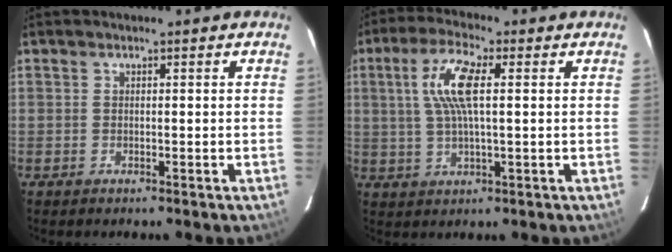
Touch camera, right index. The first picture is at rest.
{"total": 9.1, "force": [1.9, 2.5, 8.5], "torque": [-0.171, 0.012, 0.037]}